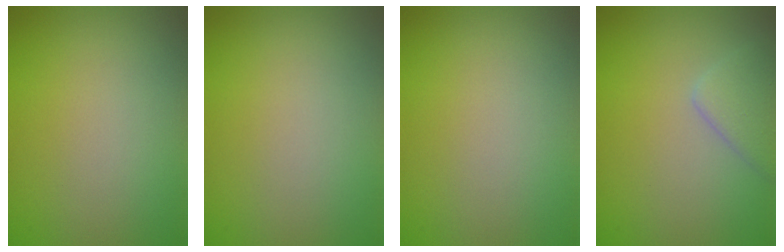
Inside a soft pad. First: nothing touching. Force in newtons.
{"total": 0.0}
{"total": 0.0}
{"total": 2.6, "press": 2.6, "slide": 0.2}